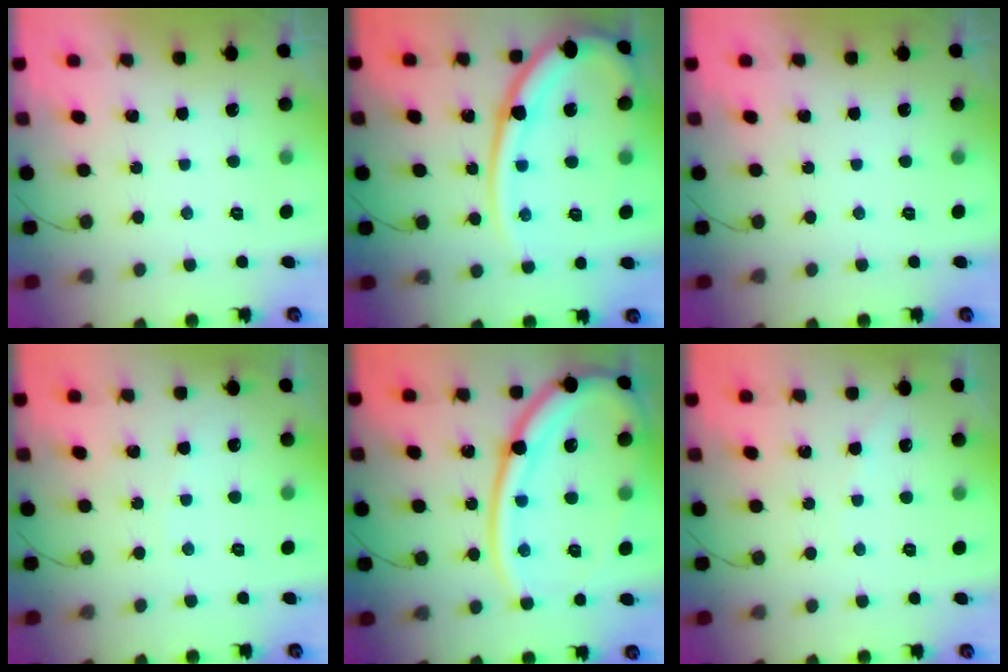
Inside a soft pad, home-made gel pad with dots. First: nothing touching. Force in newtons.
{"total": 16.6, "press": 16.5, "slide": 2.1}
{"total": 0.0}
{"total": 2.9, "press": 2.9, "slide": 0.4}
{"total": 21.5, "press": 21.4, "slide": 2.5}
{"total": 2.3, "press": 2.3, "slide": 0.3}